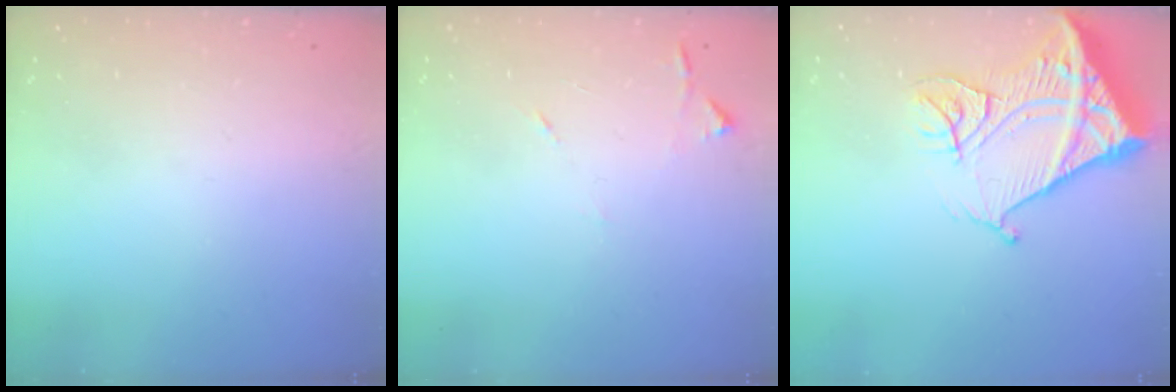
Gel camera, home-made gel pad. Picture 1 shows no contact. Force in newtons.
{"total": 6.7, "press": 6.7, "slide": 0.7}
{"total": 17.6, "press": 17.4, "slide": 2.1}